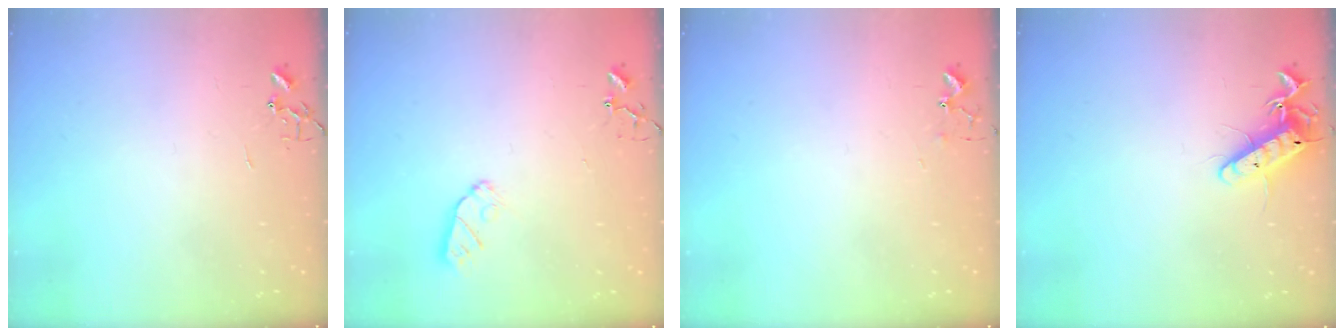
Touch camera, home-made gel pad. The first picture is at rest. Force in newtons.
{"total": 4.5, "press": 4.5, "slide": 0.6}
{"total": 5.6, "press": 5.5, "slide": 0.6}
{"total": 12.8, "press": 12.8, "slide": 0.6}